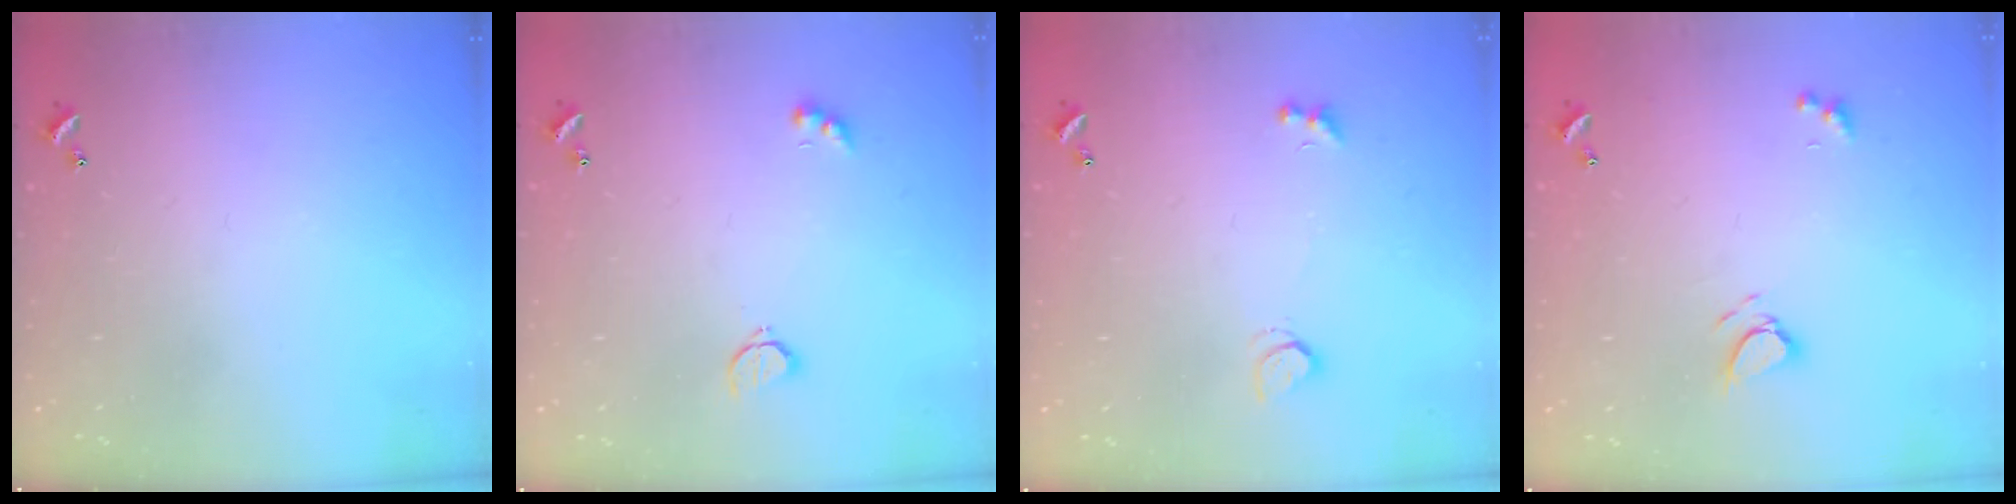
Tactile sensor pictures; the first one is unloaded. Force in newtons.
{"total": 2.6, "press": 2.6, "slide": 0.5}
{"total": 1.8, "press": 1.8, "slide": 0.5}
{"total": 4.6, "press": 4.6, "slide": 0.6}